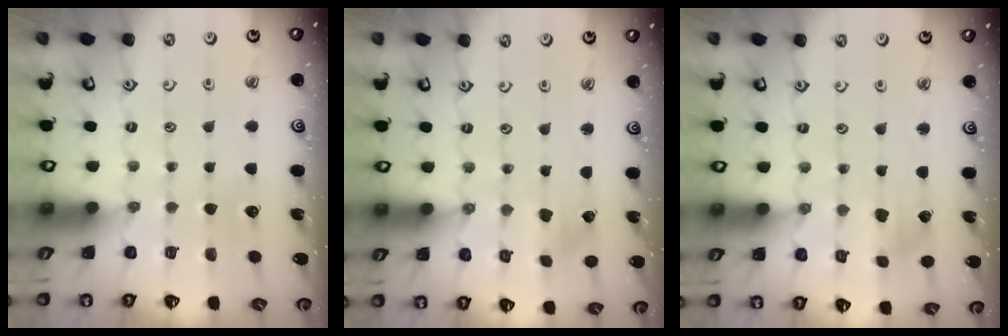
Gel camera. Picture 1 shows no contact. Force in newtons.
{"total": 0.5, "press": 0.5, "slide": 0.0}
{"total": 2.1, "press": 2.0, "slide": 0.3}